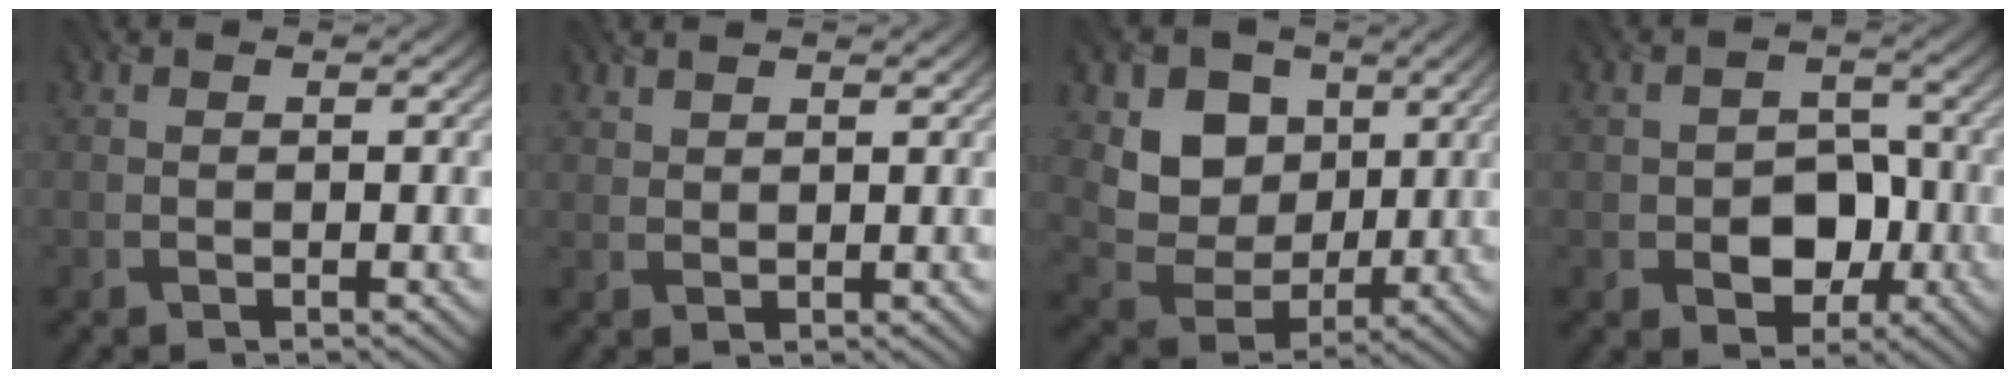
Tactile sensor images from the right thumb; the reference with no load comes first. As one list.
[{"total": 1.6, "force": [1.4, 0.5, 0.5], "torque": [-0.015, 0.002, 0.034]}, {"total": 9.3, "force": [3.3, 7.4, 4.5], "torque": [-0.105, -0.017, 0.061]}, {"total": 5.9, "force": [-1.8, 4.4, 3.5], "torque": [-0.055, -0.003, -0.033]}]